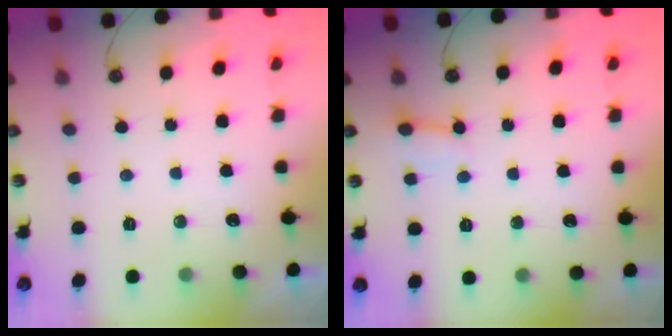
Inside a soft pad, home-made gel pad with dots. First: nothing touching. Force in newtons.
{"total": 2.7, "press": 2.7, "slide": 0.4}